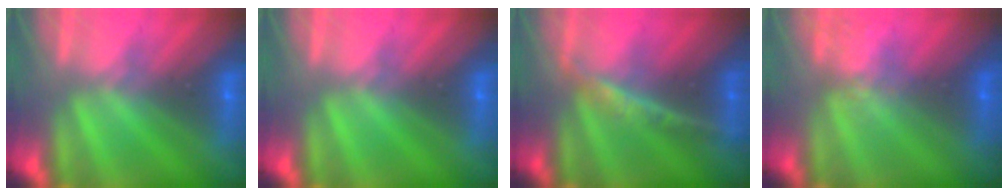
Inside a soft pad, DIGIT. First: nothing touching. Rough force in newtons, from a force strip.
{"total": 0.0}
{"total": 2.4}
{"total": 4.2}